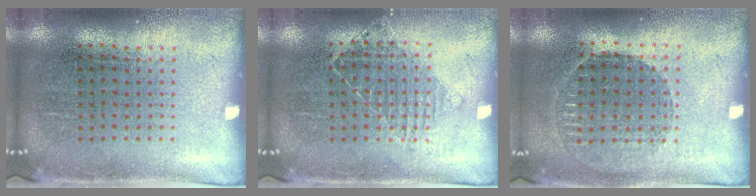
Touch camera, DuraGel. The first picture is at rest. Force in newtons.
{"total": 1.1, "press": 1.0, "slide": 0.4}
{"total": 1.0, "press": 1.0, "slide": 0.2}